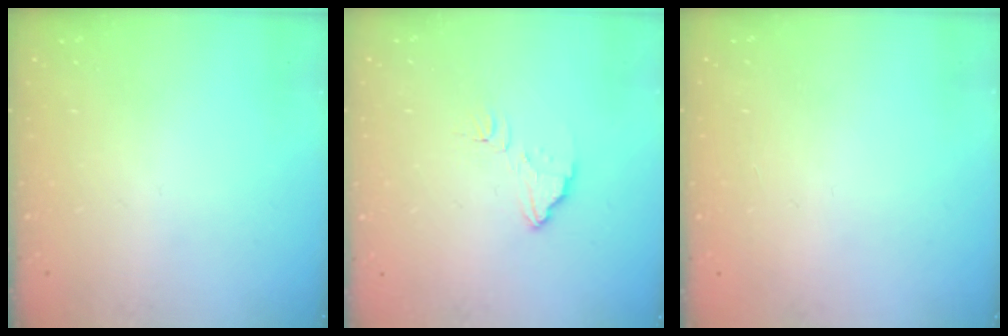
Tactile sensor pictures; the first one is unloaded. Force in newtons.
{"total": 5.9, "press": 5.9, "slide": 0.4}
{"total": 2.2, "press": 2.2, "slide": 0.1}